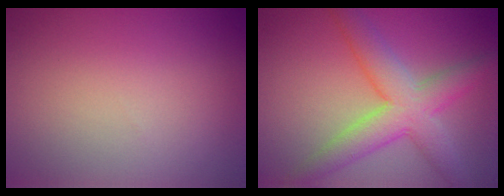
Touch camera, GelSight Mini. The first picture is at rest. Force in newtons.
{"total": 5.9, "press": 5.9, "slide": 0.2}